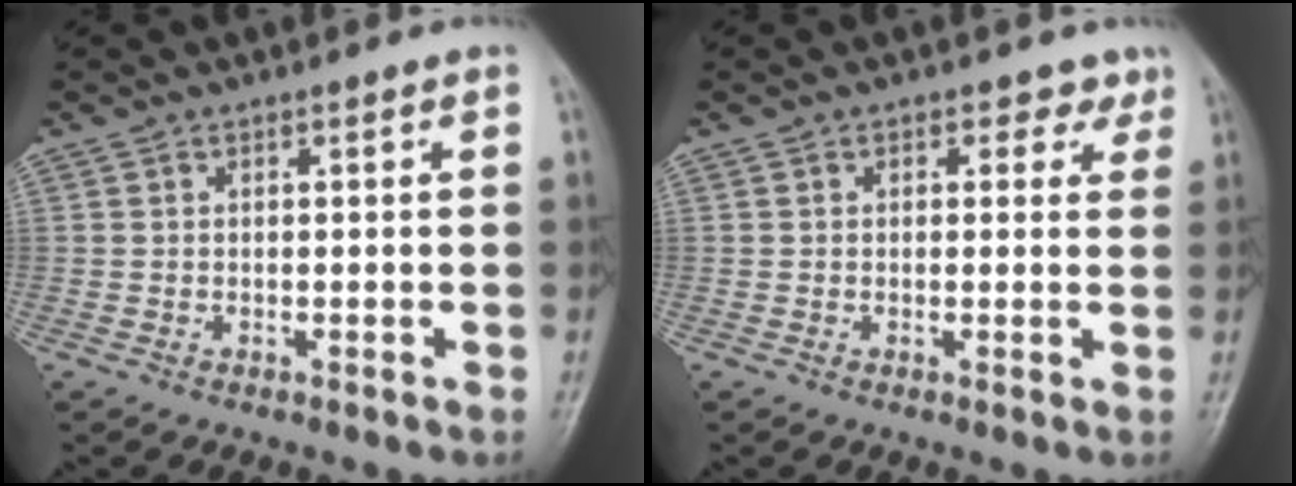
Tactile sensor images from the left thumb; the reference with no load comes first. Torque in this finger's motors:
{"motor_torque": [-0.14, -0.08, -0.25, 0.14, 0.04]}